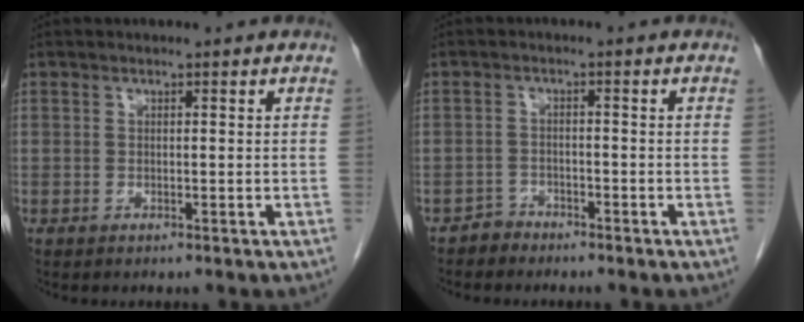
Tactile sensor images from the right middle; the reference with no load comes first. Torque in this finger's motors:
{"motor_torque": [0.26, -0.26, 0.01, 0.00]}